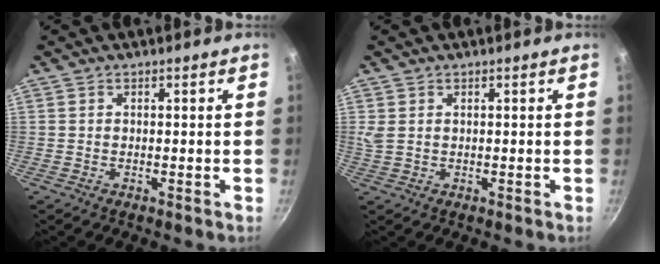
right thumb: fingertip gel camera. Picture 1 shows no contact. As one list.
[{"total": 1.7, "force": [0.6, 1.1, 1.2], "torque": [-0.034, 0.005, 0.018]}]